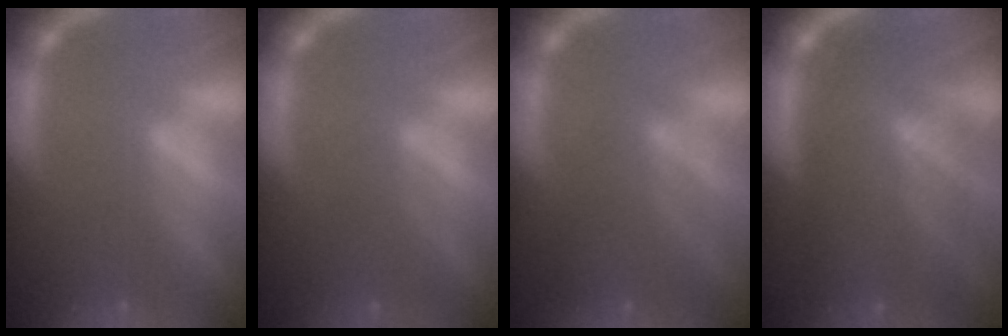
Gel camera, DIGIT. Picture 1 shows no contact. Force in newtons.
{"total": 2.4}
{"total": 4.5}
{"total": 9.5}